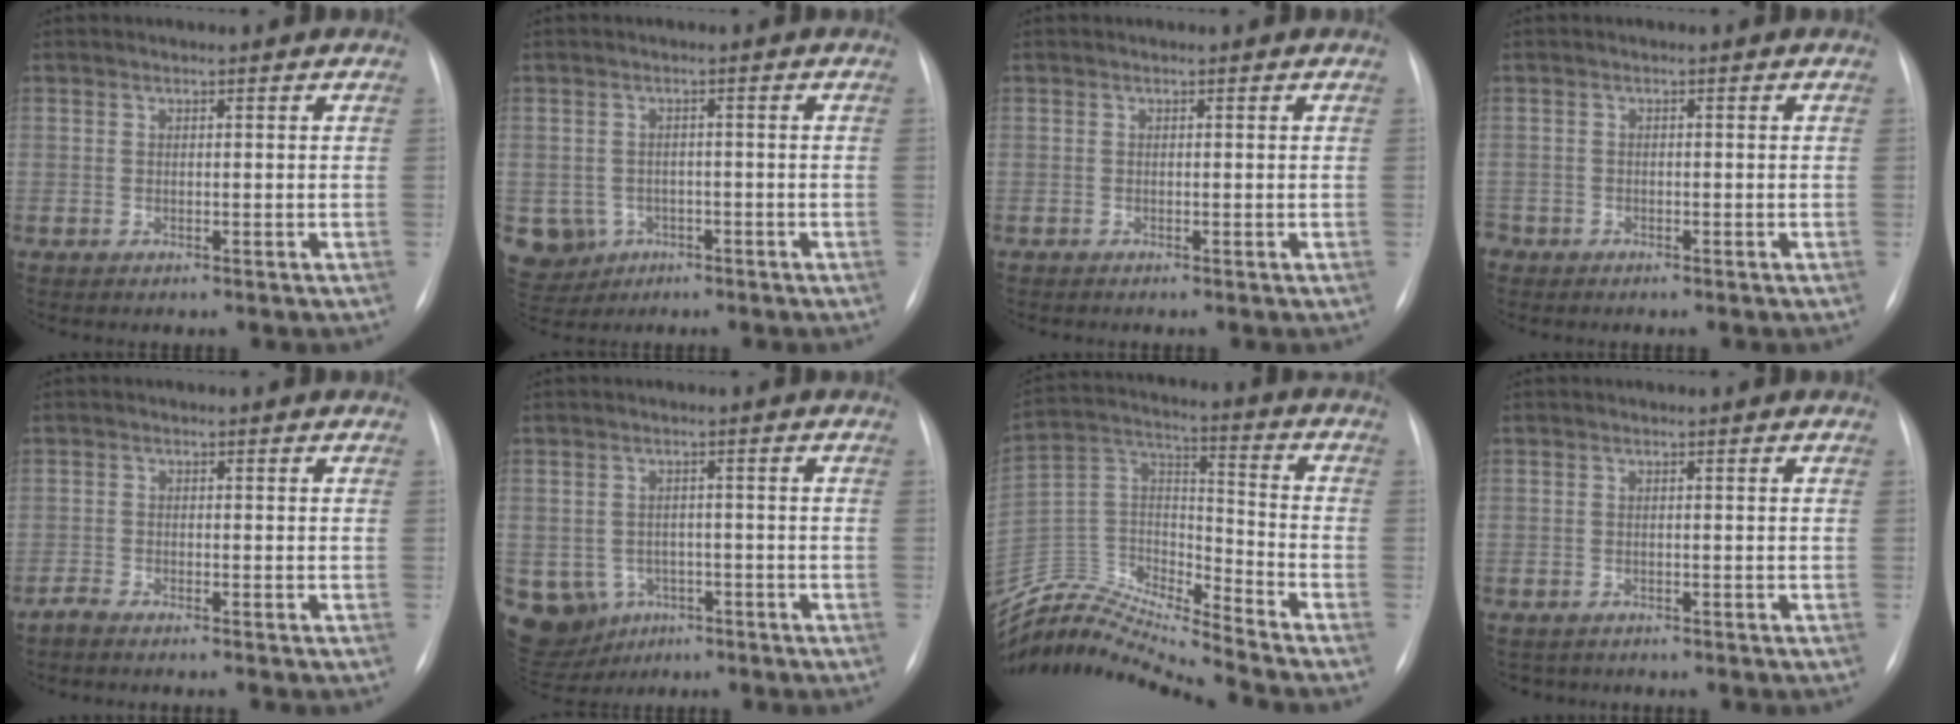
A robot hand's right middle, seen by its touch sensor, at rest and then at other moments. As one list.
[{"total": 6.8, "force": [-2.6, 6.2, 1.1], "torque": [-0.035, 0.008, -0.031]}, {"total": 0.0}, {"total": 2.0, "force": [-1.2, 1.6, 0.4], "torque": [-0.004, 0.004, -0.021]}, {"total": 2.0, "force": [-1.8, 0.1, 0.9], "torque": [-0.022, -0.005, -0.032]}, {"total": 8.5, "force": [-3.4, 7.6, 1.6], "torque": [-0.050, 0.012, -0.041]}, {"total": 15.3, "force": [-15.1, -1.0, 2.0], "torque": [-0.031, 0.051, -0.284]}, {"total": 2.0, "force": [-1.5, 1.2, 0.0], "torque": [-0.003, 0.002, -0.021]}]